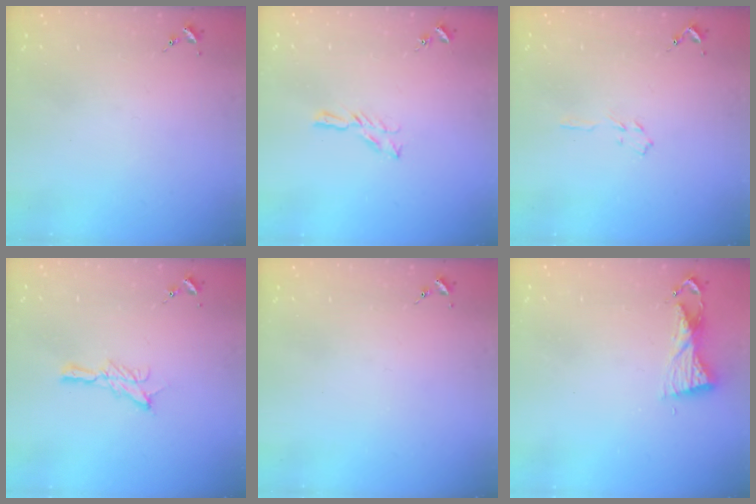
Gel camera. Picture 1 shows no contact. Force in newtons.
{"total": 5.1, "press": 5.1, "slide": 0.5}
{"total": 3.2, "press": 3.1, "slide": 0.4}
{"total": 7.6, "press": 7.6, "slide": 0.1}
{"total": 0.0}
{"total": 6.2, "press": 6.1, "slide": 0.6}